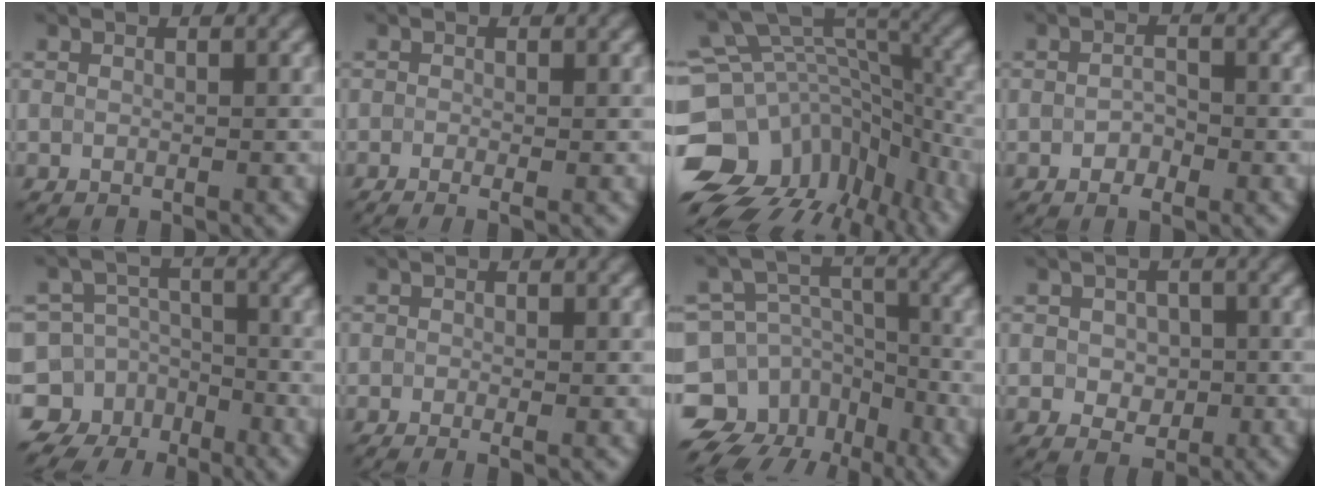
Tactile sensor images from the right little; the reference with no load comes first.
{"total": 1.8, "force": [-1.4, 0.3, 1.2], "torque": [-0.012, -0.010, -0.017]}
{"total": 13.4, "force": [-7.6, 9.5, 5.5], "torque": [-0.132, 0.015, -0.095]}
{"total": 1.4, "force": [-1.3, 0.3, 0.3], "torque": [-0.010, 0.000, -0.018]}
{"total": 9.8, "force": [-6.6, 7.2, 0.2], "torque": [-0.015, -0.015, -0.117]}
{"total": 1.4, "force": [-1.2, 0.0, 0.8], "torque": [-0.011, -0.013, -0.010]}
{"total": 10.0, "force": [-6.8, 7.3, 1.5], "torque": [-0.043, 0.010, -0.111]}
{"total": 1.7, "force": [-0.7, 1.5, 0.5], "torque": [-0.013, -0.005, -0.007]}